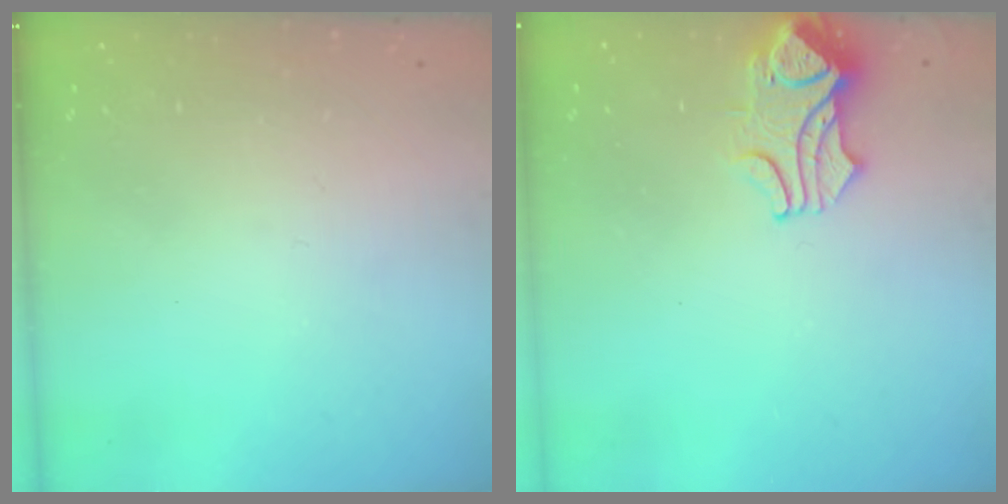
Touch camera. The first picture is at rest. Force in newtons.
{"total": 1.6, "press": 1.5, "slide": 0.5}